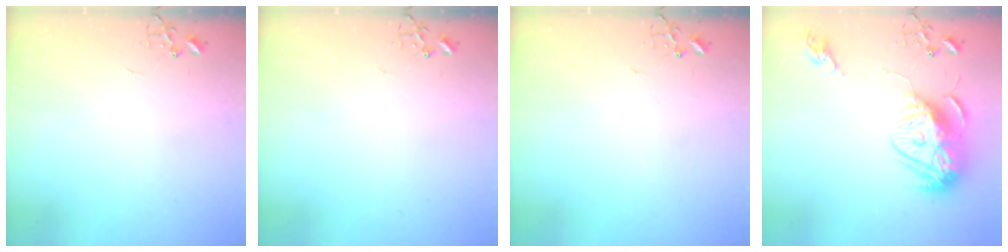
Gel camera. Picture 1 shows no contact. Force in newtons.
{"total": 0.0}
{"total": 0.0}
{"total": 16.2, "press": 16.1, "slide": 1.3}